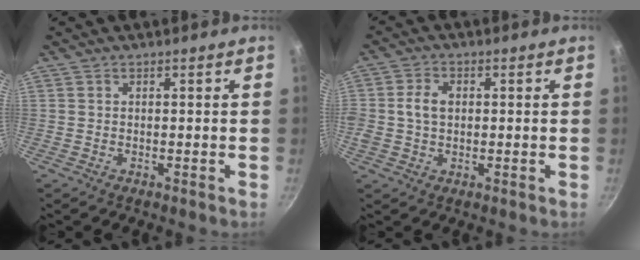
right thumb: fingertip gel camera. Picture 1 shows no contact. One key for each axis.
{"total": 5.2, "fx": 0.4, "fy": 3.8, "fz": 3.6, "tx": -0.062, "ty": 0.010, "tz": 0.000}